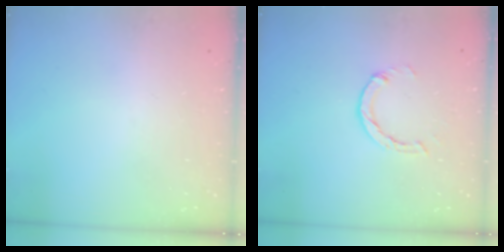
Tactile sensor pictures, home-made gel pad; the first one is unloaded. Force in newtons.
{"total": 2.9, "press": 2.9, "slide": 0.4}